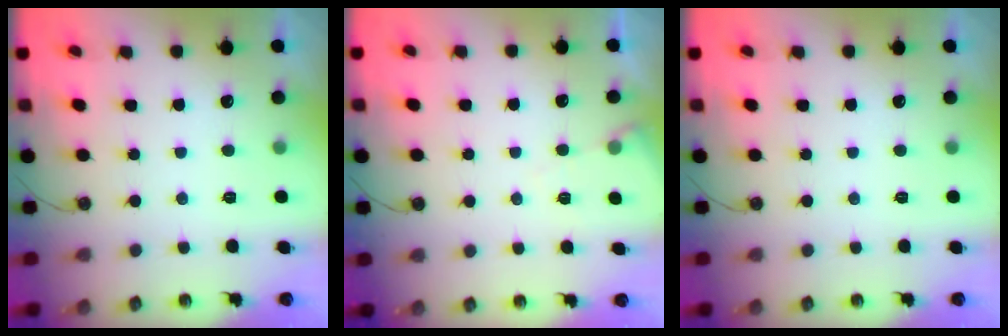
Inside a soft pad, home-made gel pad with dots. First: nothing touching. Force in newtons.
{"total": 5.0, "press": 5.0, "slide": 0.7}
{"total": 0.0}